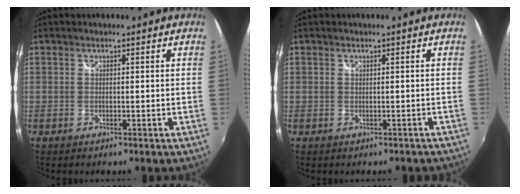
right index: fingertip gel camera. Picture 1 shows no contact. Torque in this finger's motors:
{"motor_torque": [-0.08, -0.02, -0.21, -0.09]}